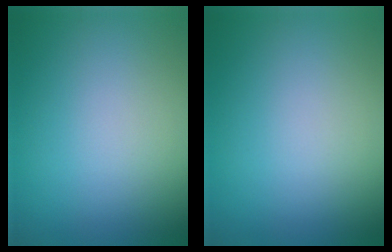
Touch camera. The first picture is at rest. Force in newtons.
{"total": 0.0}